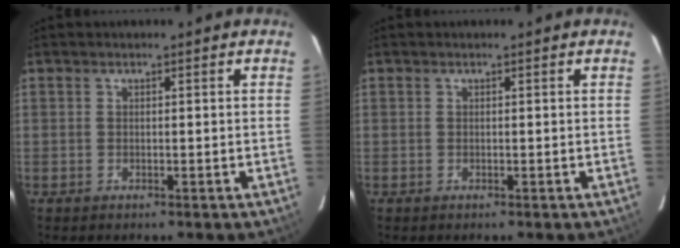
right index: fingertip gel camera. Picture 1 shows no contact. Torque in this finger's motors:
{"motor_torque": [-0.01, 0.01, 0.00, 0.00]}